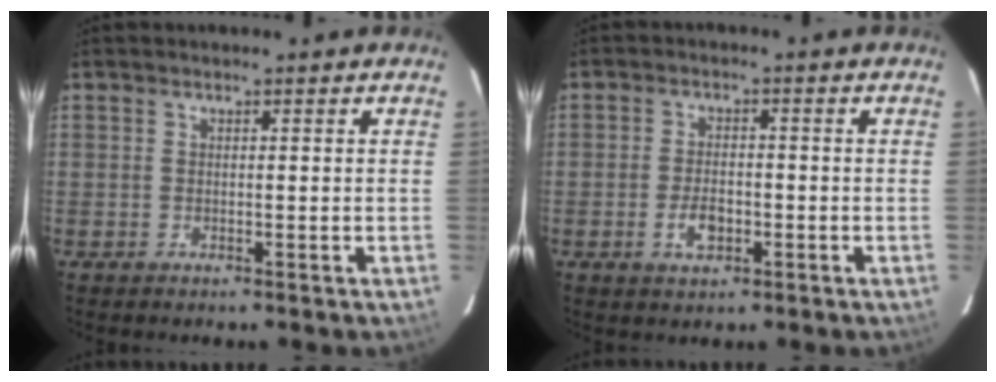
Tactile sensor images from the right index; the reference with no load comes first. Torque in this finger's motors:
{"motor_torque": [0.16, -0.01, 0.09, 0.02]}